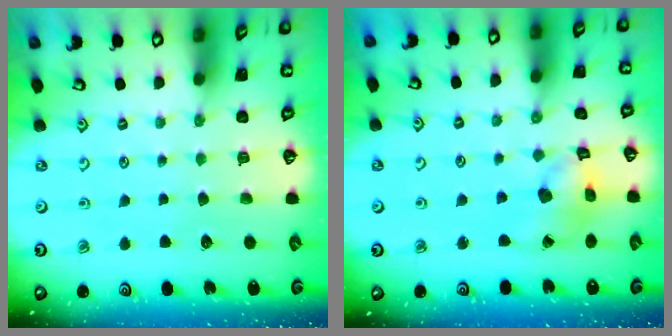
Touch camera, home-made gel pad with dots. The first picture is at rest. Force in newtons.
{"total": 10.3, "press": 10.2, "slide": 1.1}